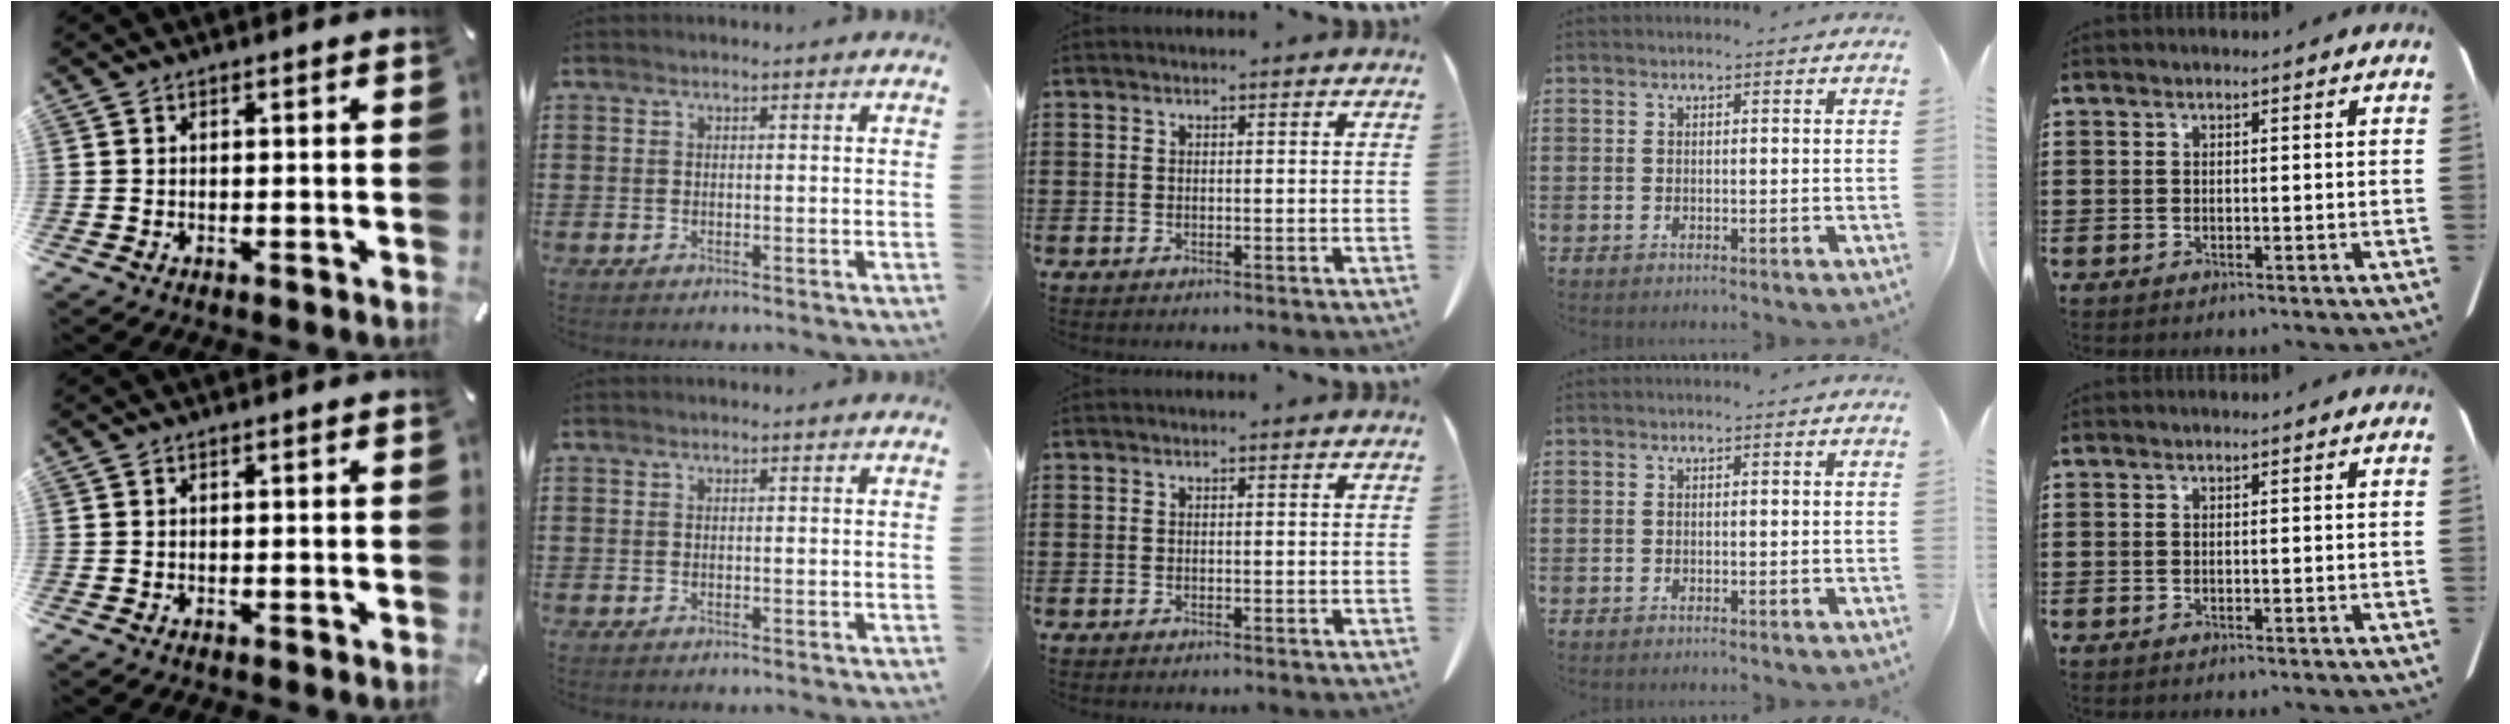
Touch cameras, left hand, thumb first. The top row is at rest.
{}